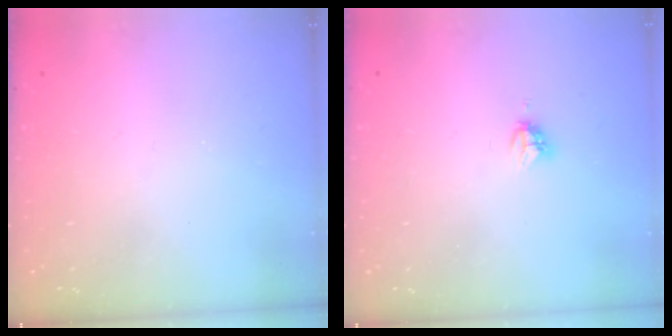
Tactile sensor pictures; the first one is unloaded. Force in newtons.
{"total": 3.2, "press": 3.2, "slide": 0.4}